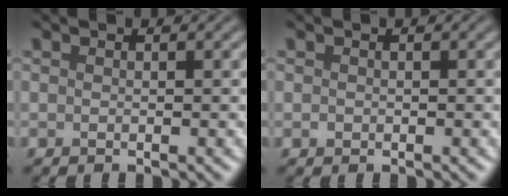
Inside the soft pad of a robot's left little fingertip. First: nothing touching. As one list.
[{"total": 0.5, "force": [-0.1, 0.5, 0.1], "torque": [0.001, -0.005, -0.004]}]